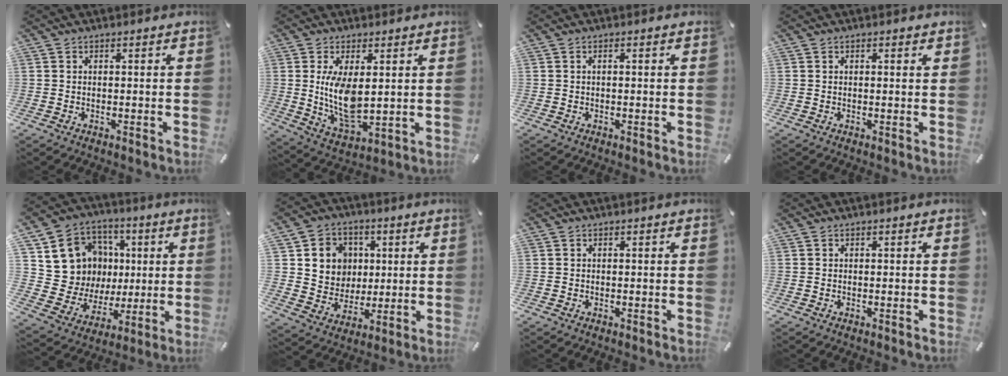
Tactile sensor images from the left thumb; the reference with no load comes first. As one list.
[{"total": 10.4, "force": [1.7, 5.2, 8.9], "torque": [-0.187, -0.023, 0.028]}, {"total": 0.8, "force": [0.0, 0.2, 0.7], "torque": [-0.014, 0.000, 0.000]}, {"total": 0.6, "force": [0.3, 0.2, 0.4], "torque": [-0.008, 0.002, 0.005]}, {"total": 13.7, "force": [3.4, 13.1, 2.5], "torque": [-0.042, -0.022, 0.086]}, {"total": 10.1, "force": [2.5, 9.7, 1.4], "torque": [-0.036, -0.016, 0.054]}, {"total": 0.0}, {"total": 0.0}]